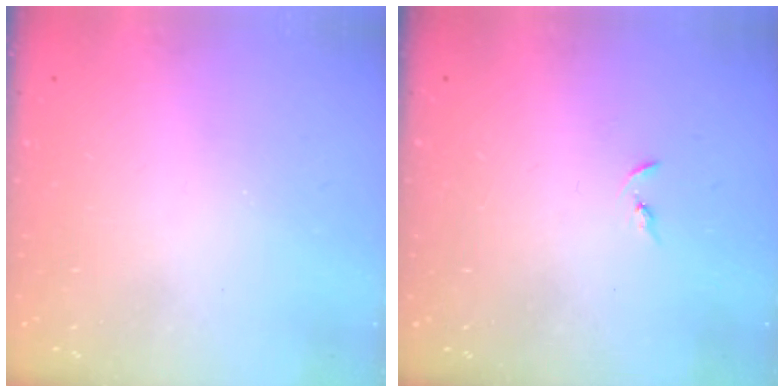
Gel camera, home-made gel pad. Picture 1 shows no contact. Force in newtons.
{"total": 3.3, "press": 3.2, "slide": 0.4}